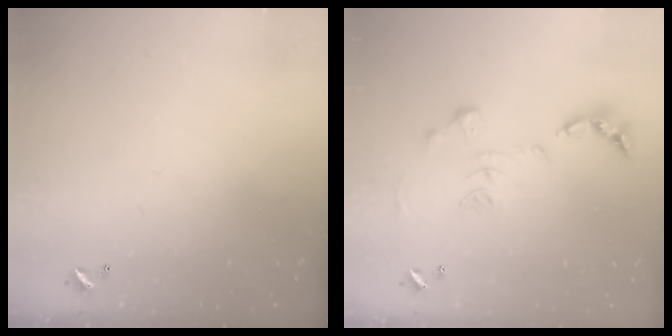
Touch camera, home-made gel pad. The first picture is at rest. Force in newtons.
{"total": 1.3, "press": 1.2, "slide": 0.3}